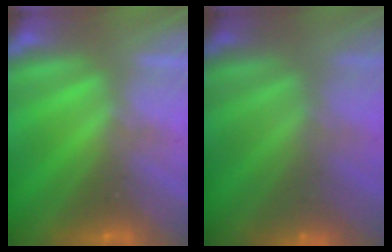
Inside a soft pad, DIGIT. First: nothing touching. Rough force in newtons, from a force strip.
{"total": 2.3}